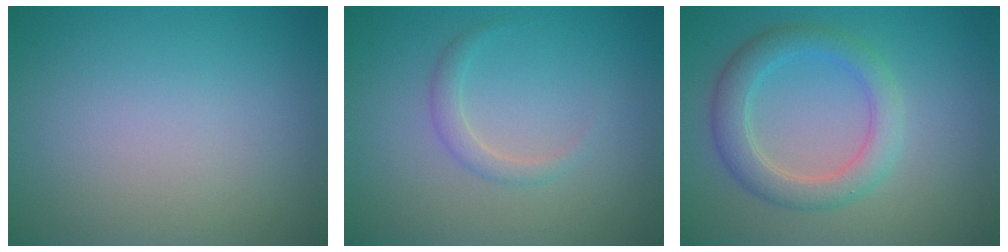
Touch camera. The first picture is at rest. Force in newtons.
{"total": 1.4, "press": 1.4, "slide": 0.1}
{"total": 3.8, "press": 3.8, "slide": 0.0}